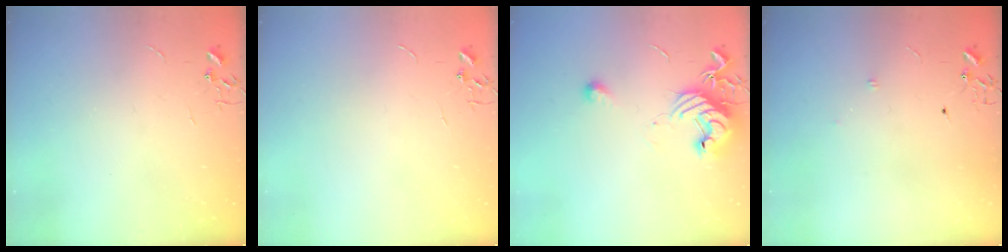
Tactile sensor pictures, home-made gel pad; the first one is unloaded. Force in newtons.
{"total": 0.0}
{"total": 12.8, "press": 12.7, "slide": 0.7}
{"total": 4.1, "press": 4.0, "slide": 0.6}